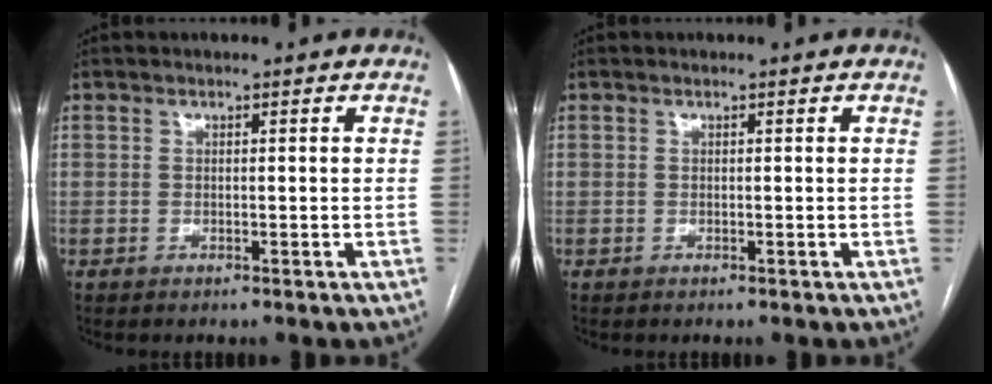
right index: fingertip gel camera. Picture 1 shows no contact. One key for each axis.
{"total": 0.0}